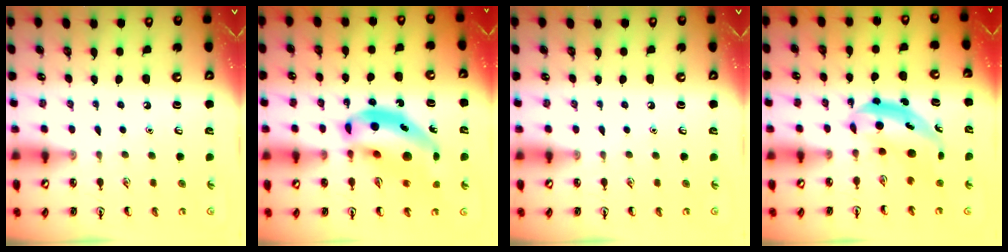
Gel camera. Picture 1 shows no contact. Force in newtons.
{"total": 16.9, "press": 16.1, "slide": 5.0}
{"total": 0.0}
{"total": 5.6, "press": 5.5, "slide": 1.2}